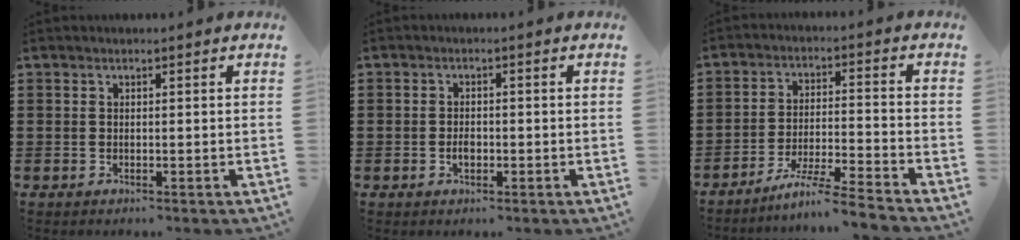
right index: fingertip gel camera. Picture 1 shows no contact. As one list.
[{"total": 1.6, "force": [-0.5, 1.2, 1.1], "torque": [-0.022, 0.001, -0.009]}, {"total": 6.6, "force": [-5.8, -1.0, 3.0], "torque": [-0.059, -0.015, -0.112]}]